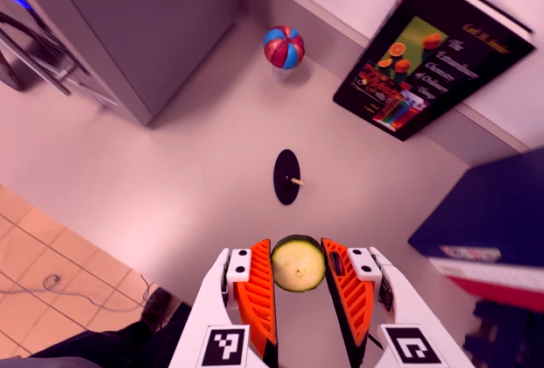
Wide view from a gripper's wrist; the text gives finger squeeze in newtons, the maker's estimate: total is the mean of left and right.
{"total": 8.6, "left": 8.6, "right": 8.6}